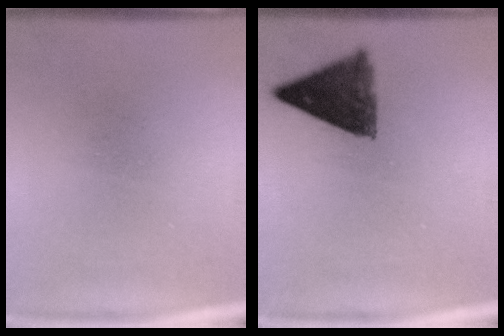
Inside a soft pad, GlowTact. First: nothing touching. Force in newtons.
{"total": 9.6}